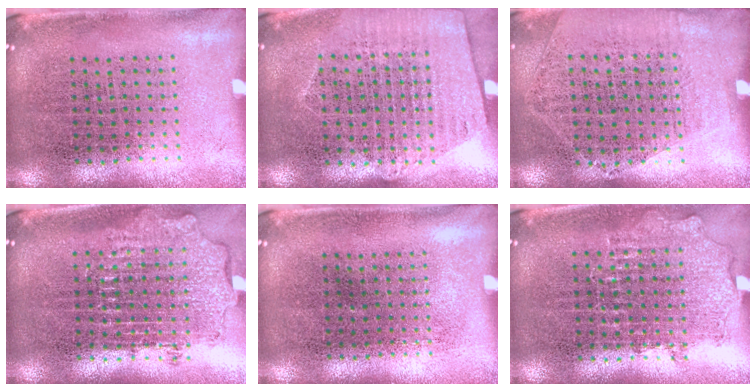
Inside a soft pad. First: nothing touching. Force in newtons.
{"total": 1.1, "press": 1.0, "slide": 0.5}
{"total": 1.2, "press": 1.0, "slide": 0.7}
{"total": 2.0, "press": 1.5, "slide": 1.3}
{"total": 0.0}
{"total": 0.9, "press": 0.8, "slide": 0.2}